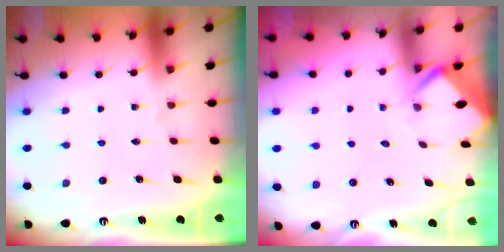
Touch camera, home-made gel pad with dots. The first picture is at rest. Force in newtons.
{"total": 2.3, "press": 2.3, "slide": 0.2}